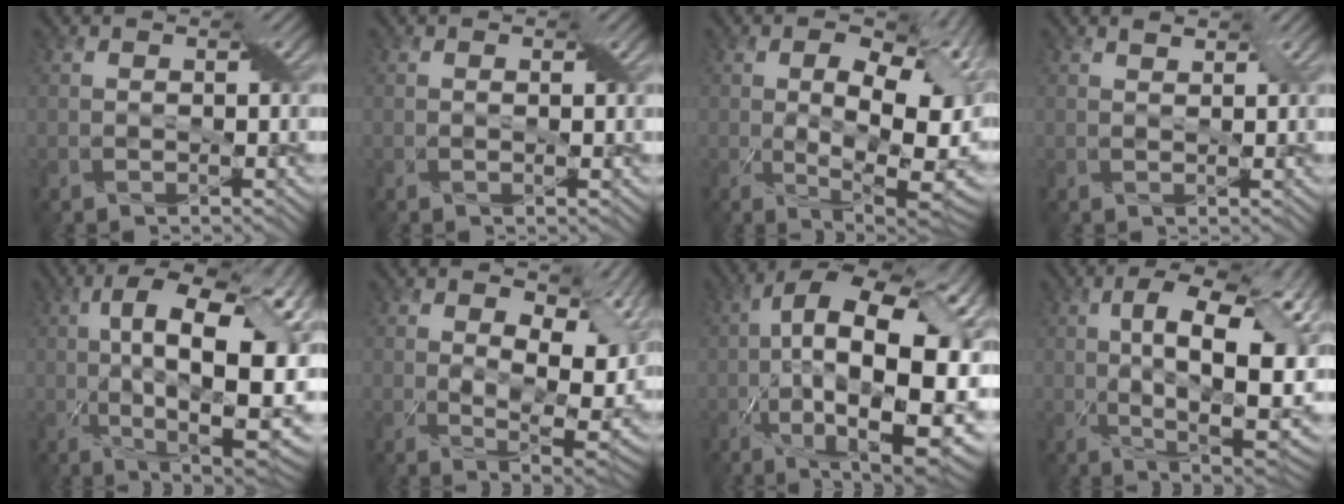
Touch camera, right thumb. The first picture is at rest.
{"total": 0.7, "force": [0.2, 0.2, 0.6], "torque": [-0.010, -0.001, 0.002]}
{"total": 15.8, "force": [0.9, 7.8, 13.8], "torque": [-0.196, -0.019, 0.039]}
{"total": 1.0, "force": [0.8, 0.2, 0.4], "torque": [-0.013, 0.001, 0.017]}
{"total": 17.9, "force": [1.3, 7.6, 16.2], "torque": [-0.247, 0.007, 0.019]}
{"total": 11.2, "force": [3.0, 5.9, 9.0], "torque": [-0.159, -0.023, 0.054]}
{"total": 20.0, "force": [-2.2, 8.4, 18.0], "torque": [-0.269, 0.009, -0.046]}
{"total": 16.4, "force": [2.0, 6.9, 14.7], "torque": [-0.220, 0.006, 0.032]}